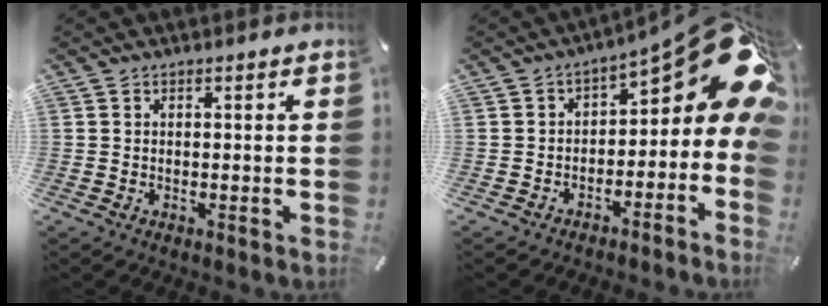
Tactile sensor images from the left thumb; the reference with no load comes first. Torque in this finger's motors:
{"motor_torque": [1.58, 3.43, 0.22, 0.07, 0.03]}